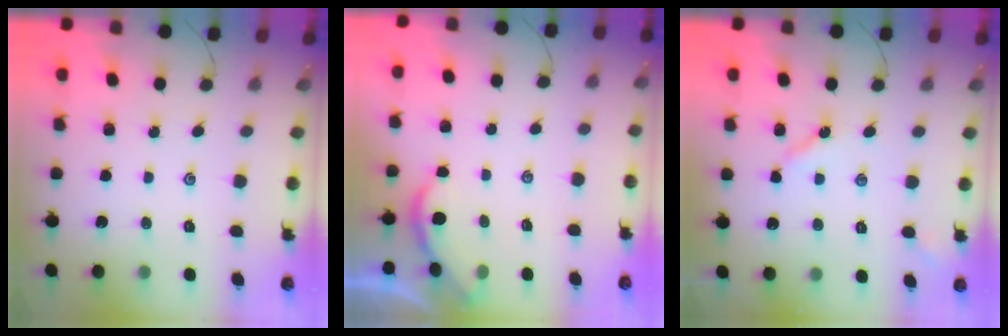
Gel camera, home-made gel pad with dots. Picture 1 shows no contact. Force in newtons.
{"total": 1.6, "press": 1.6, "slide": 0.1}
{"total": 3.6, "press": 3.6, "slide": 0.3}